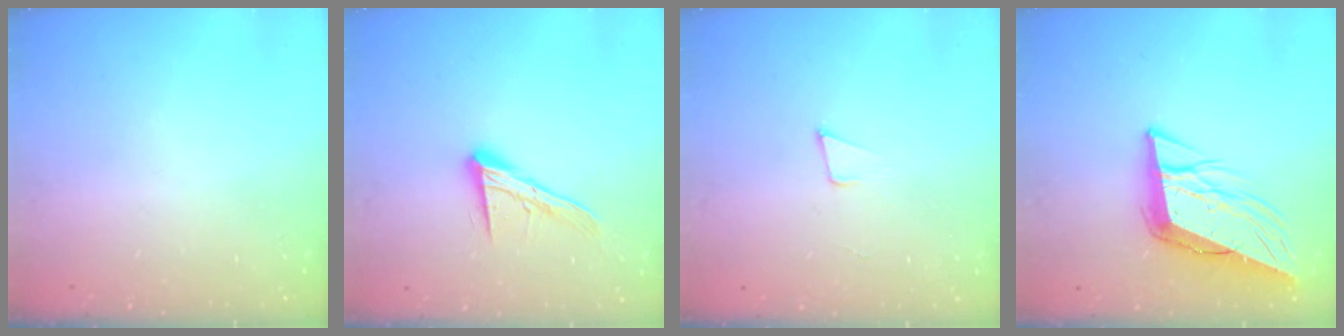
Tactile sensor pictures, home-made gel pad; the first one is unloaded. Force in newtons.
{"total": 13.4, "press": 13.3, "slide": 1.1}
{"total": 5.0, "press": 4.2, "slide": 2.8}
{"total": 11.8, "press": 11.2, "slide": 3.6}